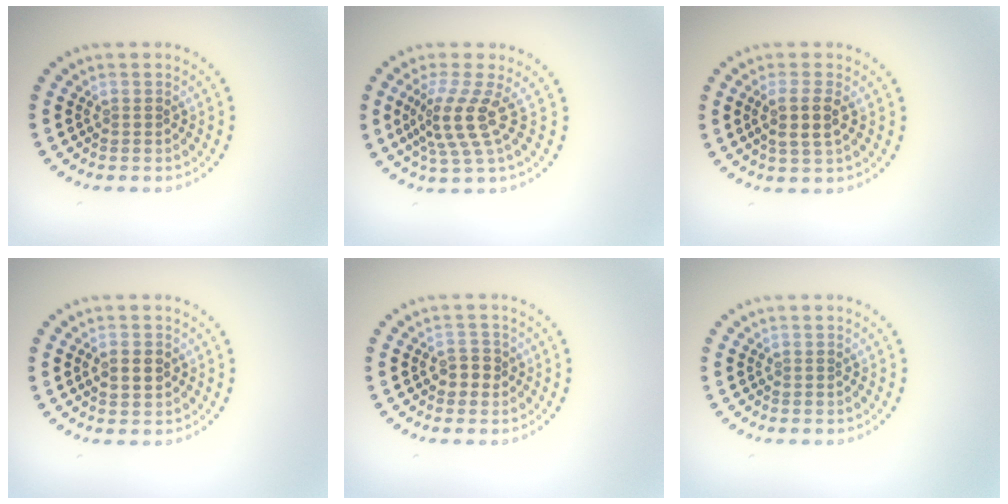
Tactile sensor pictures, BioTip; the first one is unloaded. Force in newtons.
{"total": 3.9, "press": 2.9, "slide": 2.7}
{"total": 2.6, "press": 2.3, "slide": 1.1}
{"total": 1.7, "press": 1.7, "slide": 0.2}
{"total": 1.9, "press": 1.8, "slide": 0.5}
{"total": 0.0}